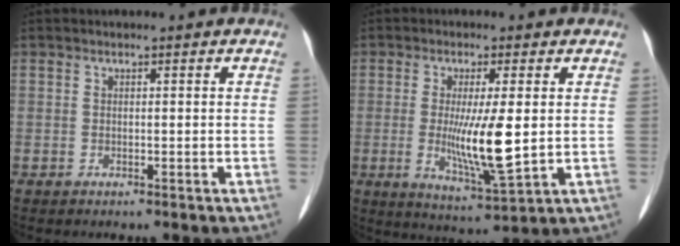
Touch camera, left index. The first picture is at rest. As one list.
[{"total": 8.9, "force": [0.0, 1.1, 8.9], "torque": [-0.166, -0.024, 0.002]}]